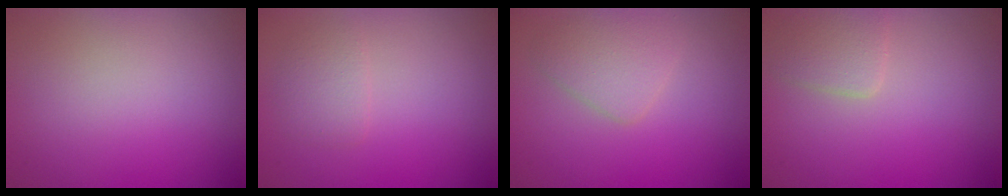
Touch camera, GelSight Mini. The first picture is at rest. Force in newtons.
{"total": 1.6, "press": 1.6, "slide": 0.0}
{"total": 2.8, "press": 2.8, "slide": 0.0}
{"total": 2.1, "press": 2.1, "slide": 0.1}